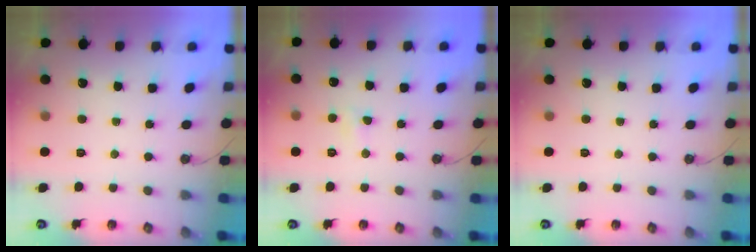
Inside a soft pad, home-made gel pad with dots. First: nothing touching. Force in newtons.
{"total": 2.9, "press": 2.9, "slide": 0.4}
{"total": 0.0}